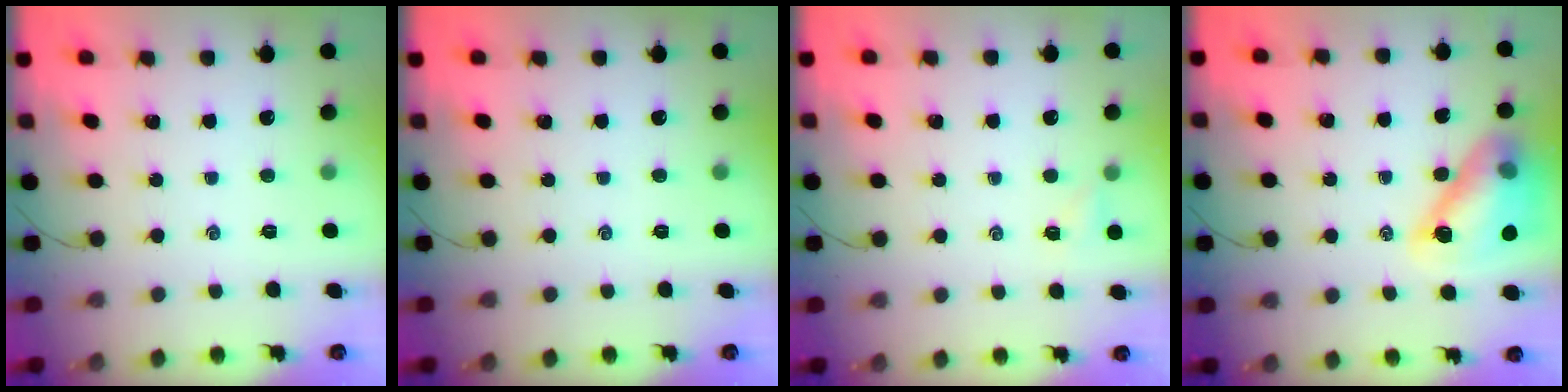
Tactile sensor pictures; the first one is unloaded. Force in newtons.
{"total": 0.0}
{"total": 1.7, "press": 1.7, "slide": 0.5}
{"total": 14.2, "press": 13.6, "slide": 4.1}